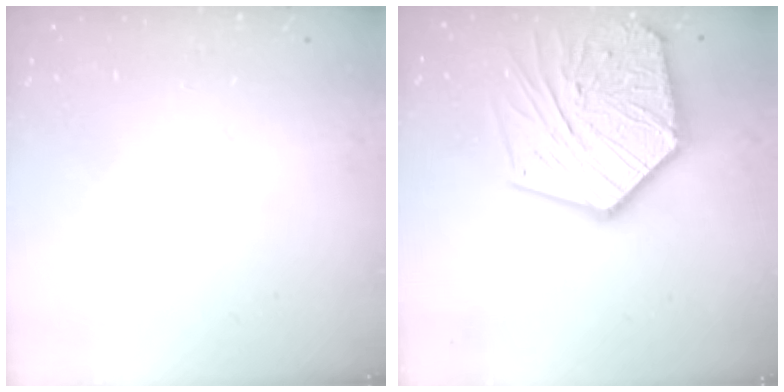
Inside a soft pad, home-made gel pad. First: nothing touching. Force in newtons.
{"total": 22.6, "press": 22.5, "slide": 2.1}